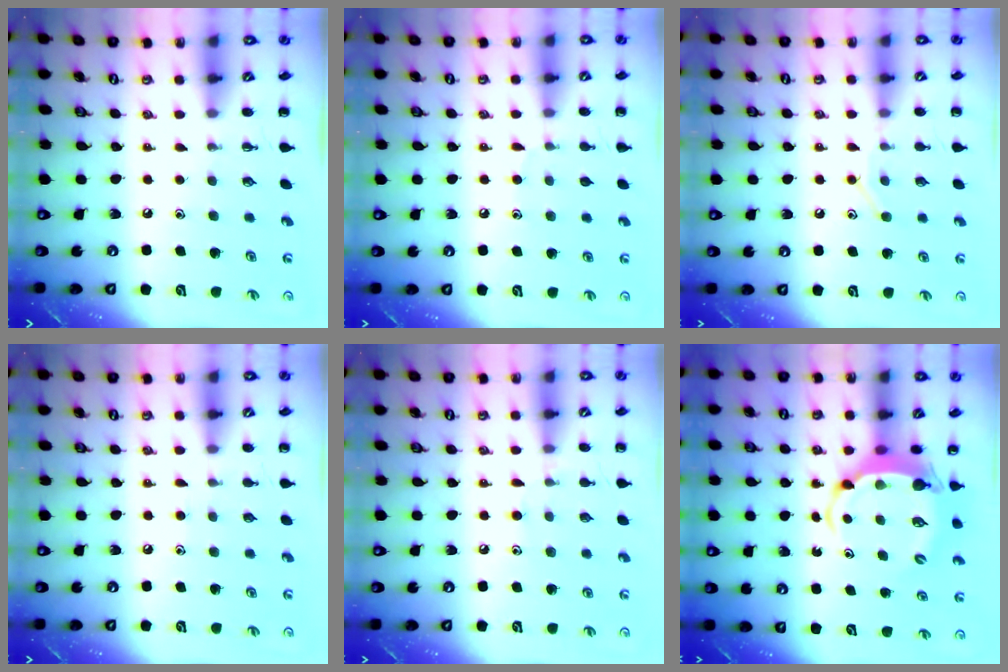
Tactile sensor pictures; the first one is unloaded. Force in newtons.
{"total": 5.9, "press": 5.6, "slide": 1.9}
{"total": 8.4, "press": 8.3, "slide": 1.6}
{"total": 3.1, "press": 2.9, "slide": 1.1}
{"total": 6.5, "press": 6.1, "slide": 2.3}
{"total": 5.7, "press": 5.7, "slide": 0.9}